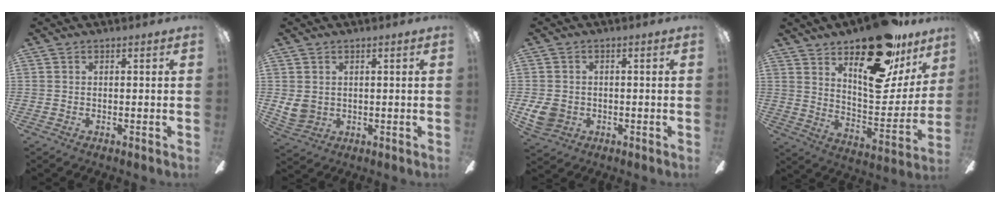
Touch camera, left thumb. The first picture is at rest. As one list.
[{"total": 4.8, "force": [1.7, 4.2, 1.6], "torque": [-0.036, -0.004, 0.034]}, {"total": 6.1, "force": [-0.7, 5.4, 2.7], "torque": [-0.053, 0.006, -0.011]}, {"total": 25.0, "force": [17.4, 10.2, 14.8], "torque": [-0.196, -0.115, 0.291]}]